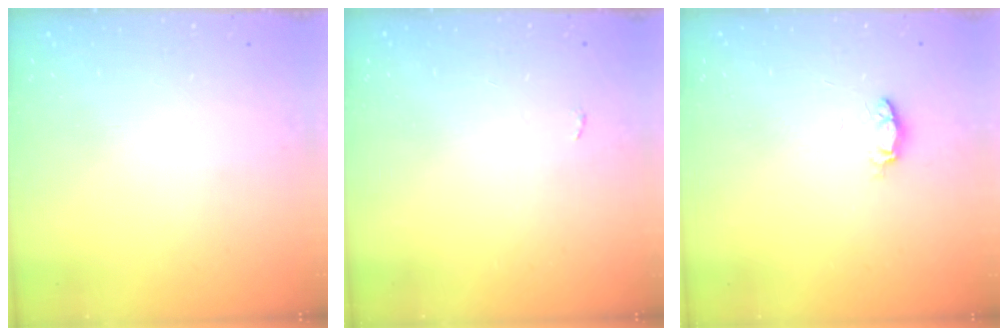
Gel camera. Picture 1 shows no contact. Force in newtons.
{"total": 2.2, "press": 2.2, "slide": 0.3}
{"total": 3.5, "press": 3.5, "slide": 0.6}